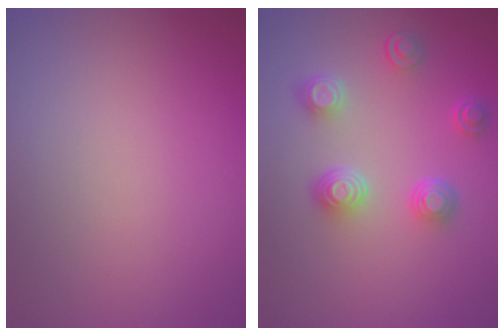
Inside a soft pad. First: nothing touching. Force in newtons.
{"total": 3.9, "press": 3.0, "slide": 2.5}